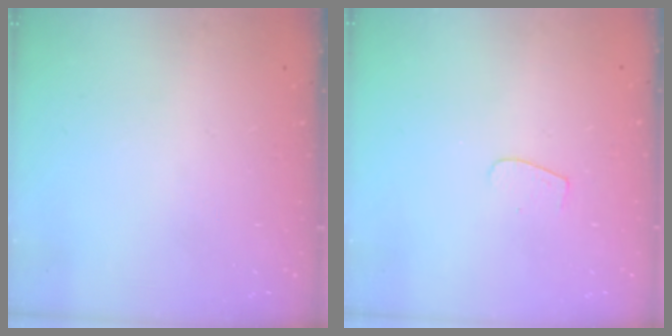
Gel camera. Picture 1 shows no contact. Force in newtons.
{"total": 4.0, "press": 4.0, "slide": 0.4}